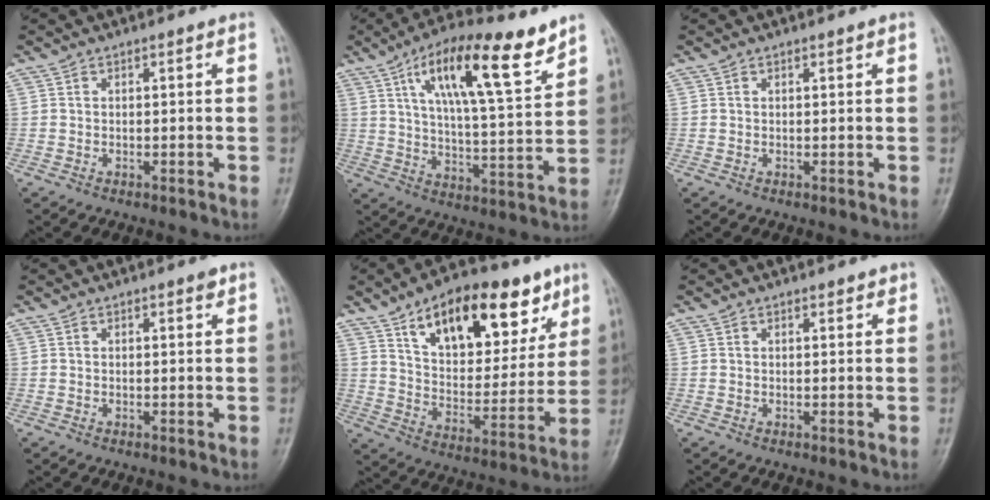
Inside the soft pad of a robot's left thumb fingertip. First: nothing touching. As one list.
[{"total": 18.0, "force": [10.2, 5.1, 14.0], "torque": [-0.207, -0.036, 0.171]}, {"total": 0.5, "force": [0.4, 0.2, 0.3], "torque": [-0.004, -0.002, 0.005]}, {"total": 1.1, "force": [0.7, 0.4, 0.7], "torque": [-0.006, -0.002, 0.007]}, {"total": 23.1, "force": [12.6, 11.6, 15.6], "torque": [-0.189, -0.034, 0.204]}, {"total": 1.4, "force": [1.0, 0.7, 0.6], "torque": [0.001, -0.005, 0.010]}]